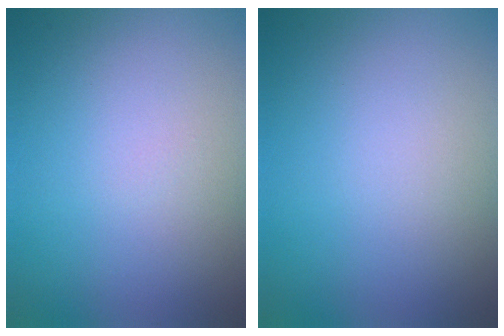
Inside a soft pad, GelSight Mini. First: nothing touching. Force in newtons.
{"total": 0.0}